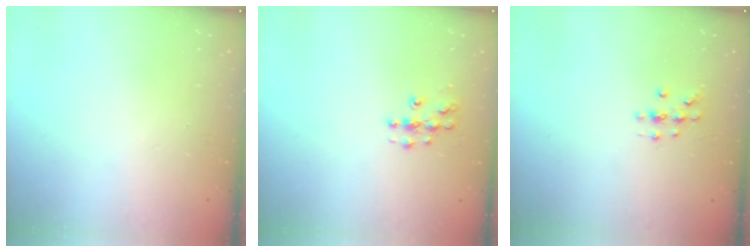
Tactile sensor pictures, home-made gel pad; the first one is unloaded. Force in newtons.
{"total": 6.1, "press": 6.1, "slide": 0.3}
{"total": 5.4, "press": 5.2, "slide": 1.6}